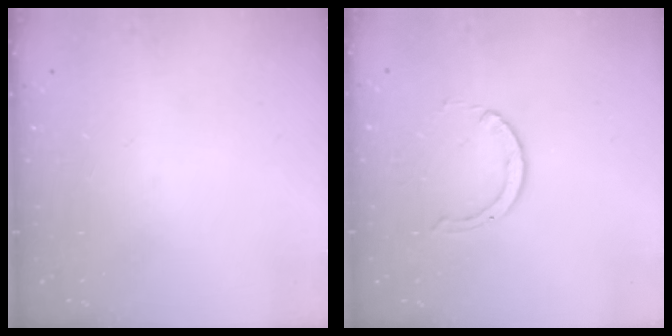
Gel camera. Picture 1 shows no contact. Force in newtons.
{"total": 2.0, "press": 2.0, "slide": 0.2}